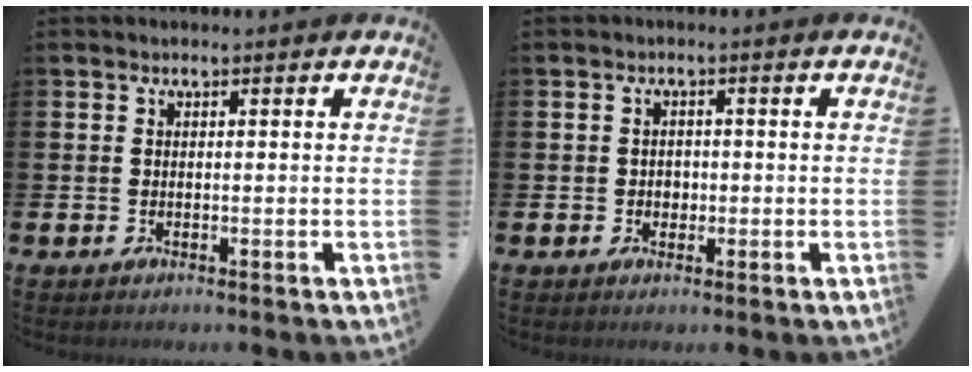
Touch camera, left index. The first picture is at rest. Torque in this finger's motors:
{"motor_torque": [0.22, -0.05, -0.03, 0.02]}